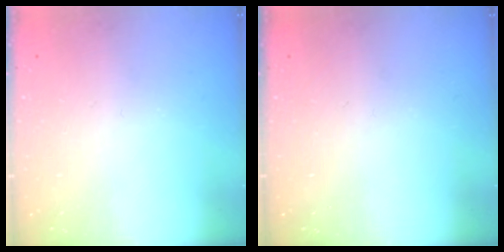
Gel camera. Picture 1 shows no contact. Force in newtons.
{"total": 0.0}